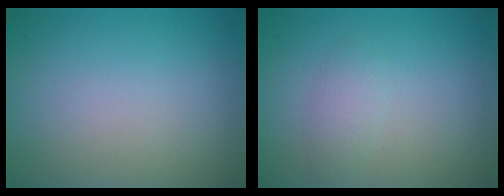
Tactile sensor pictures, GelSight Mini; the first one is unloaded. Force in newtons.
{"total": 1.5, "press": 1.5, "slide": 0.1}